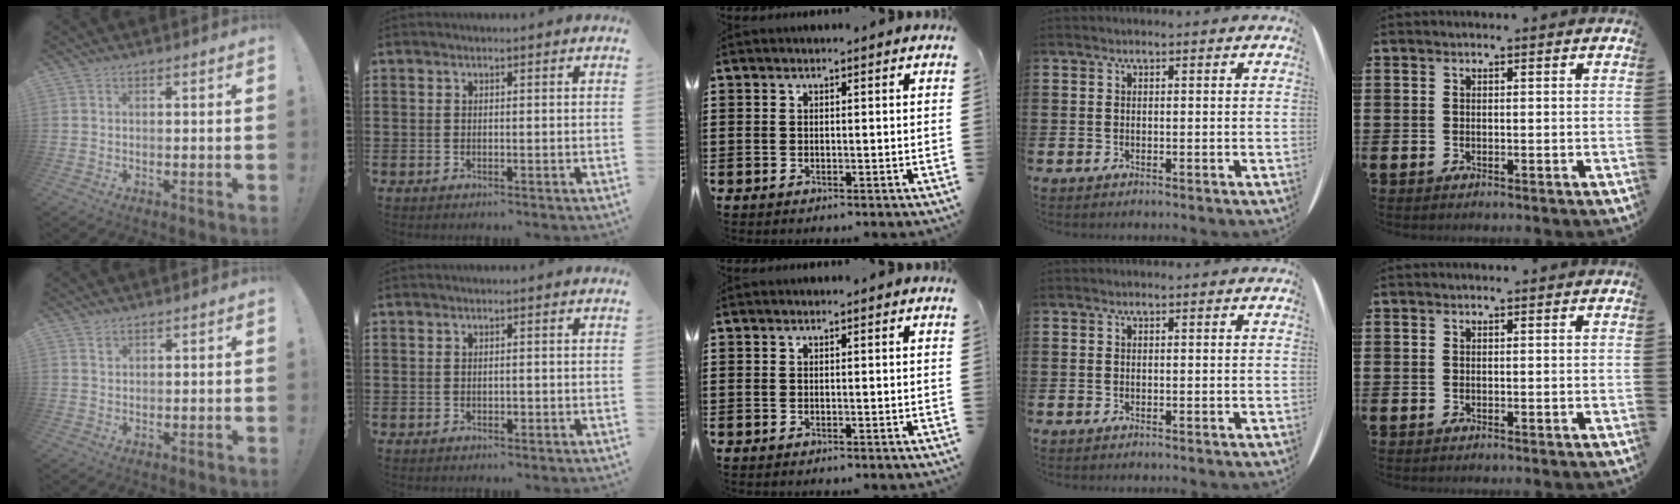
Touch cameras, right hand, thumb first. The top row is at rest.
{"thumb": {"total": 1.2, "force": [0.9, 0.7, 0.4], "torque": [0.005, -0.006, 0.014]}, "index": {"total": 0.7, "force": [-0.2, 0.3, 0.6], "torque": [-0.014, -0.004, -0.003]}}